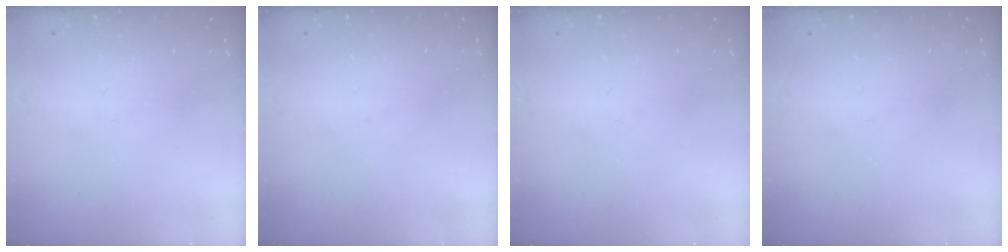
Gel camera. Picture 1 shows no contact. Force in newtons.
{"total": 0.0}
{"total": 0.0}
{"total": 0.0}